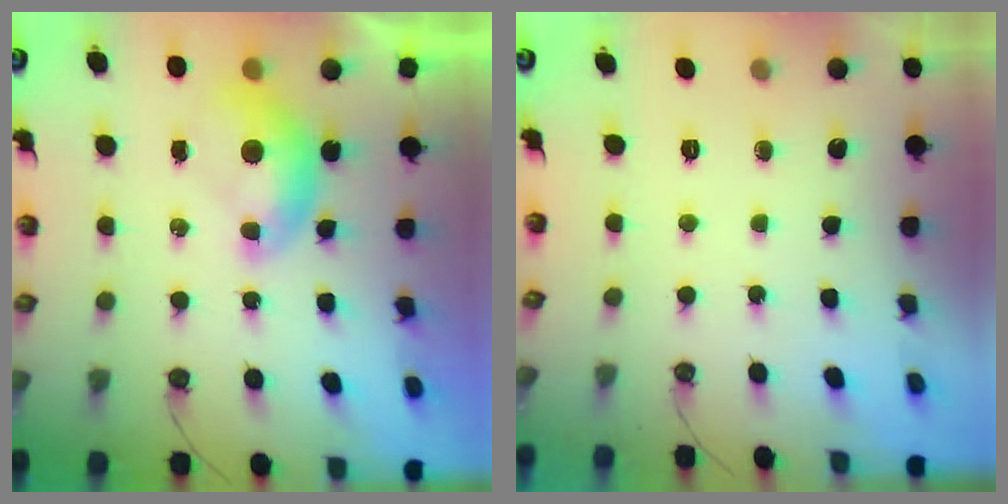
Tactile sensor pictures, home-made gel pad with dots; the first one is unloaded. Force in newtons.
{"total": 0.0}